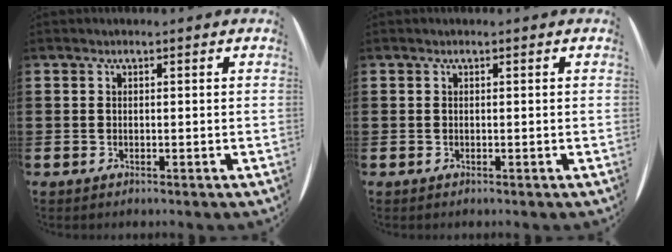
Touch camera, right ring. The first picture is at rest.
{"total": 0.0}